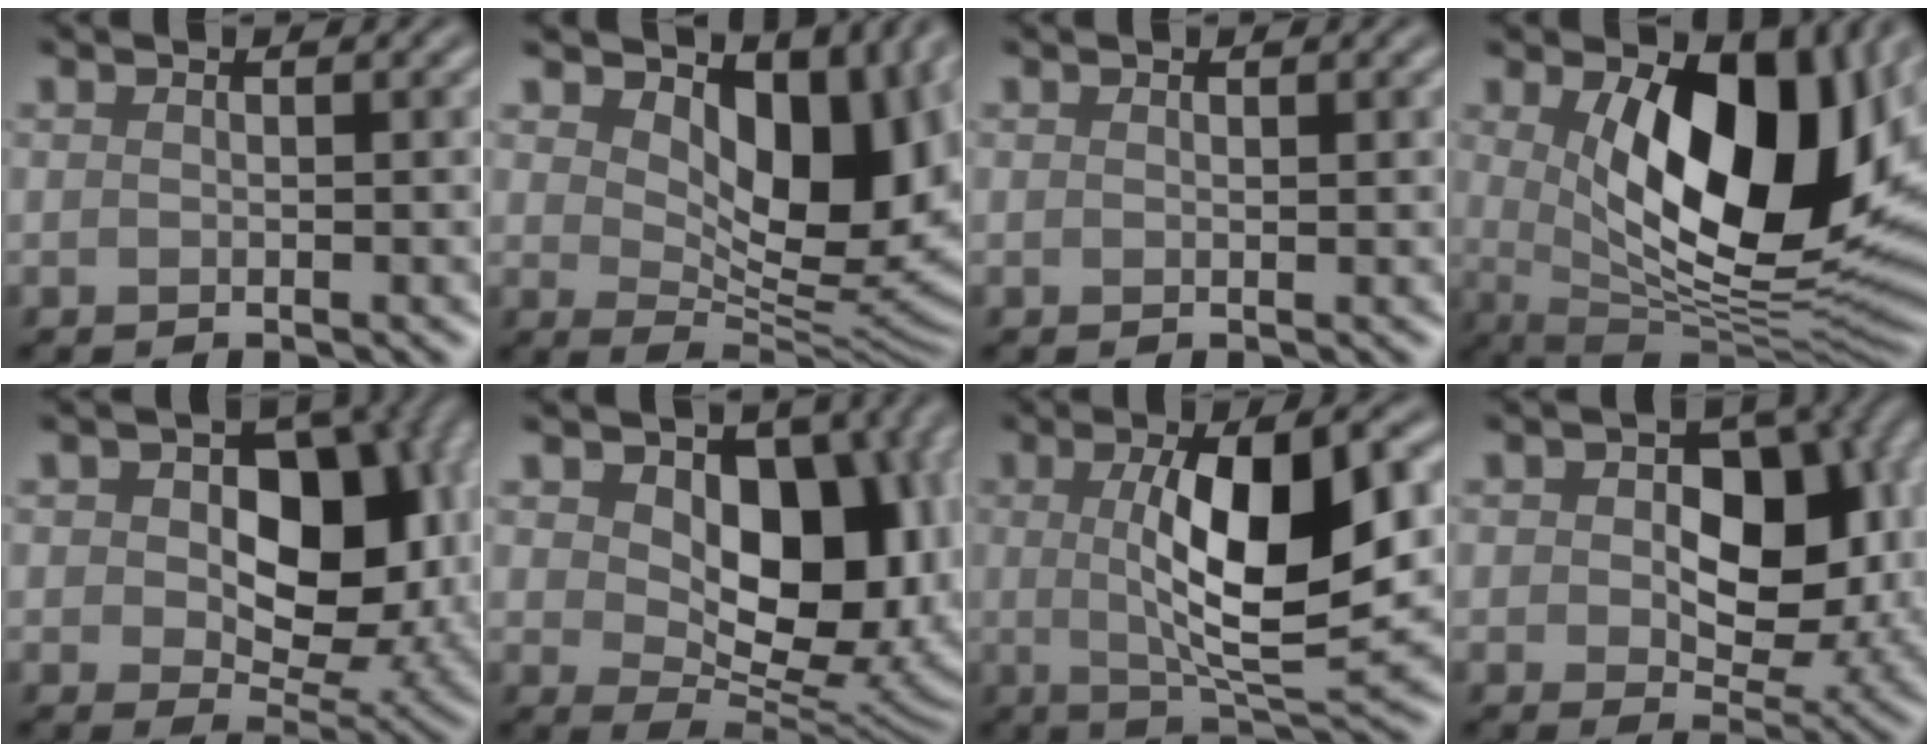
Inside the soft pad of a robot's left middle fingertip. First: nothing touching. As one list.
[{"total": 12.1, "force": [4.8, 6.3, 9.1], "torque": [-0.129, -0.008, 0.083]}, {"total": 0.0}, {"total": 14.3, "force": [3.0, 7.5, 11.8], "torque": [-0.162, -0.024, 0.058]}, {"total": 10.4, "force": [1.6, 6.6, 7.9], "torque": [-0.110, 0.000, 0.022]}, {"total": 11.1, "force": [2.4, 7.3, 8.0], "torque": [-0.116, -0.017, 0.037]}, {"total": 9.8, "force": [0.9, 3.0, 9.3], "torque": [-0.152, -0.006, 0.021]}, {"total": 9.2, "force": [1.0, 5.9, 7.0], "torque": [-0.097, -0.003, 0.014]}]